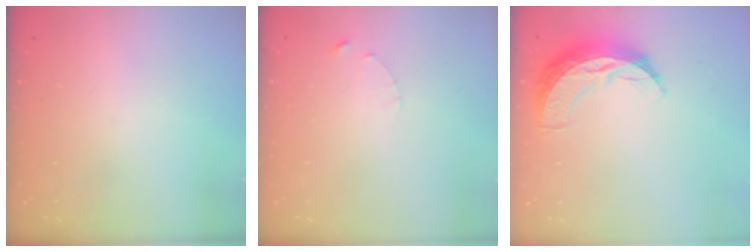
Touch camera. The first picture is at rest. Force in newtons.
{"total": 1.2, "press": 1.1, "slide": 0.2}
{"total": 10.9, "press": 10.9, "slide": 0.4}